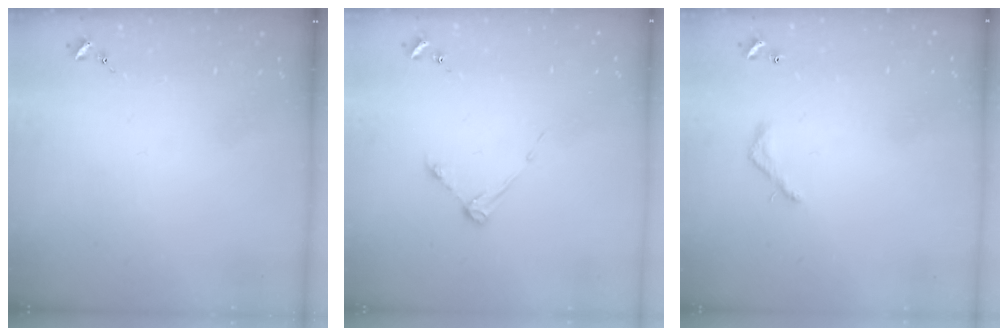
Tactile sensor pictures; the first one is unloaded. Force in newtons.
{"total": 4.3, "press": 4.3, "slide": 0.6}
{"total": 4.1, "press": 4.1, "slide": 0.3}